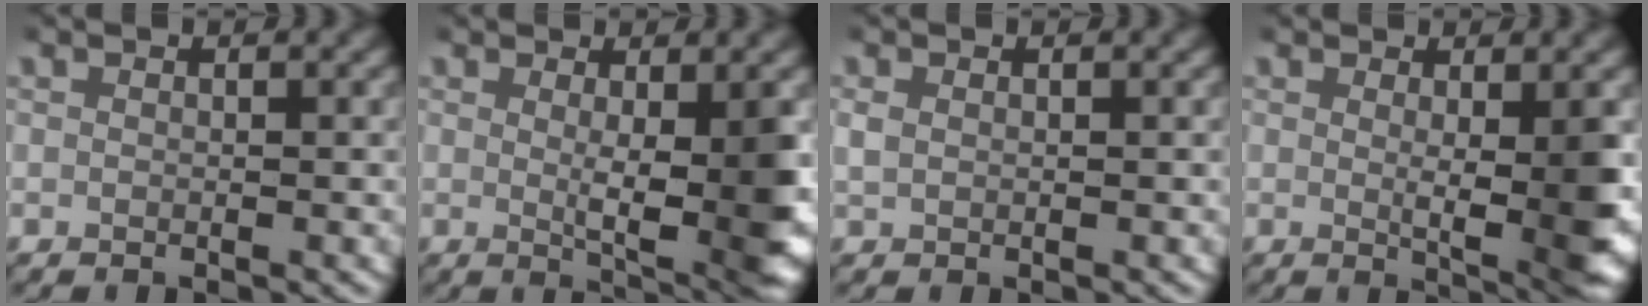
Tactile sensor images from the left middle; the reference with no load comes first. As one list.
[{"total": 7.4, "force": [0.1, 2.3, 7.0], "torque": [-0.092, -0.021, 0.009]}, {"total": 1.0, "force": [0.2, 0.8, 0.6], "torque": [-0.019, 0.000, 0.007]}, {"total": 5.9, "force": [0.1, 1.5, 5.7], "torque": [-0.081, -0.018, 0.006]}]